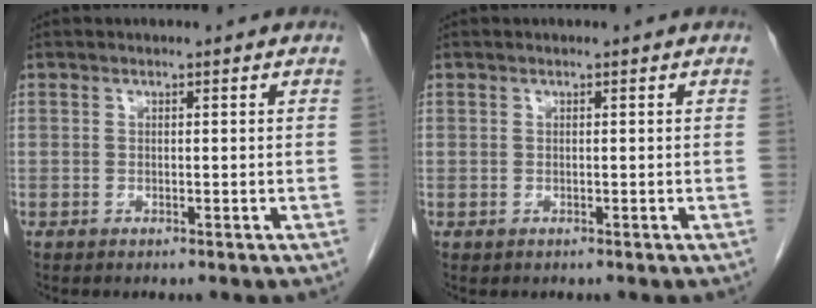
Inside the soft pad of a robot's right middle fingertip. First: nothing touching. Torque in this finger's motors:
{"motor_torque": [0.33, -0.05, -0.02, -0.01]}